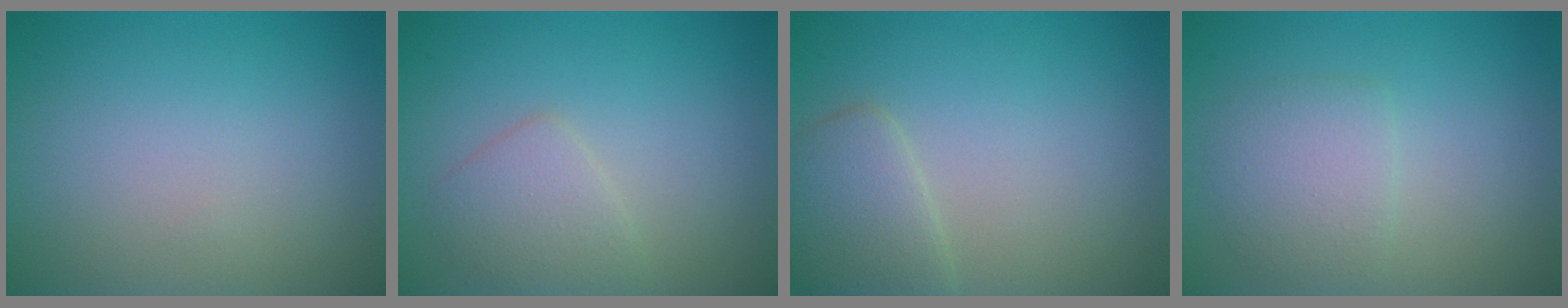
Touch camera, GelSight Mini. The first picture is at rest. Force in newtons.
{"total": 2.4, "press": 2.4, "slide": 0.0}
{"total": 2.9, "press": 2.9, "slide": 0.2}
{"total": 2.8, "press": 2.8, "slide": 0.1}